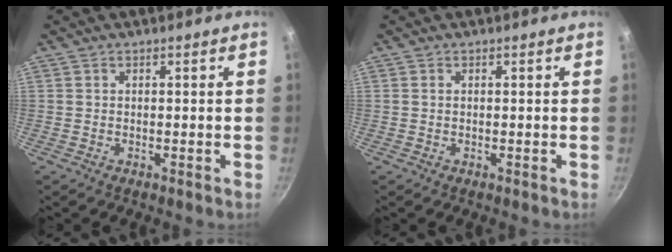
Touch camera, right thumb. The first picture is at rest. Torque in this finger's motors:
{"motor_torque": [-0.28, 0.11, -0.16, 0.12, 0.03]}